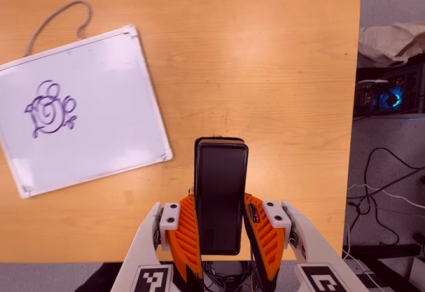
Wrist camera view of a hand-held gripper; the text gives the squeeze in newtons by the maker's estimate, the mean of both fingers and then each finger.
{"total": 4.2, "left": 2.6, "right": 5.8}